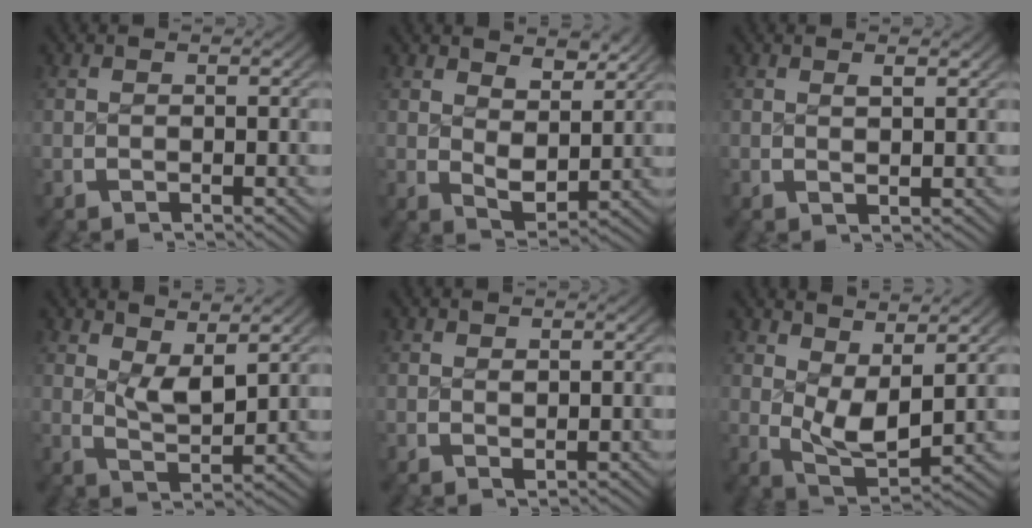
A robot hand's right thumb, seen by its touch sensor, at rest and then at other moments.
{"total": 4.1, "force": [1.9, 2.4, 2.7], "torque": [-0.045, -0.022, 0.041]}
{"total": 1.0, "force": [0.7, 0.2, 0.6], "torque": [-0.010, -0.004, 0.018]}
{"total": 3.9, "force": [2.0, 1.8, 2.8], "torque": [-0.052, -0.017, 0.042]}
{"total": 0.7, "force": [0.5, 0.4, 0.4], "torque": [-0.006, -0.006, 0.016]}
{"total": 5.6, "force": [1.2, 3.2, 4.5], "torque": [-0.090, -0.032, 0.034]}